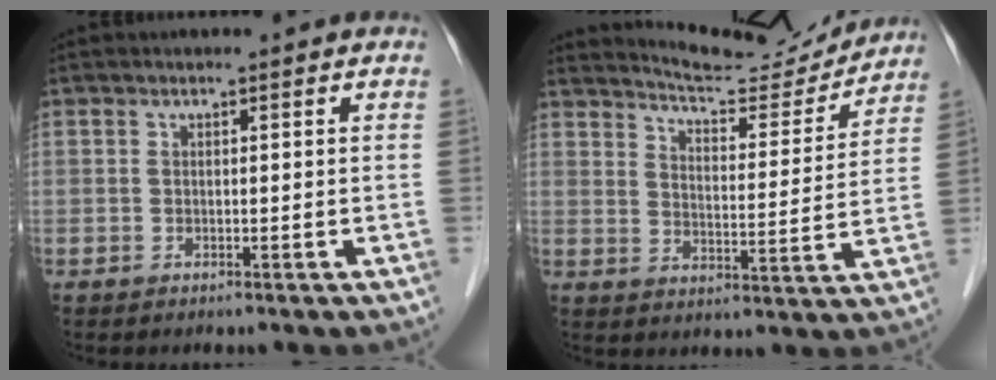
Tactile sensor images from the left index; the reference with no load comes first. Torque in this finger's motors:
{"motor_torque": [0.92, -1.03, 0.14, 0.03]}